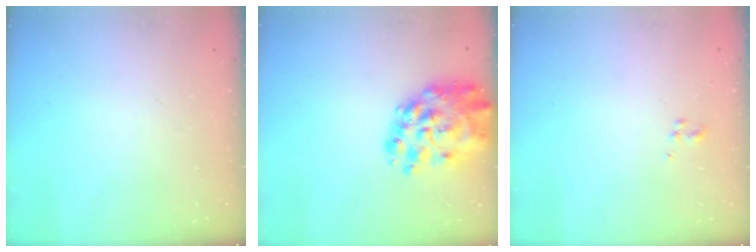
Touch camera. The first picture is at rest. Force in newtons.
{"total": 13.4, "press": 12.6, "slide": 4.3}
{"total": 1.3, "press": 1.2, "slide": 0.6}